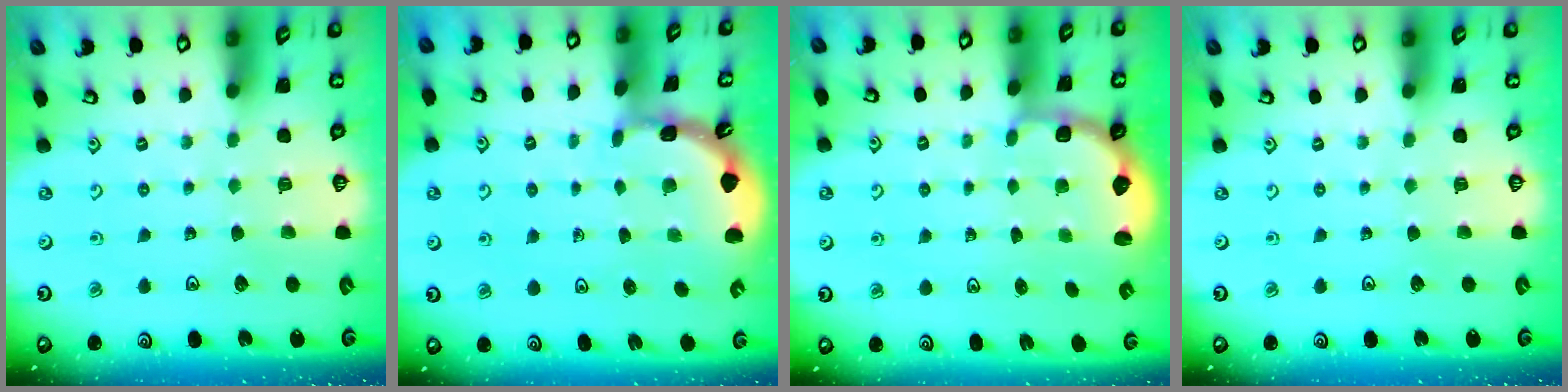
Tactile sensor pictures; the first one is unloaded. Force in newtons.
{"total": 1.7, "press": 1.7, "slide": 0.1}
{"total": 2.9, "press": 2.4, "slide": 1.6}
{"total": 0.0}